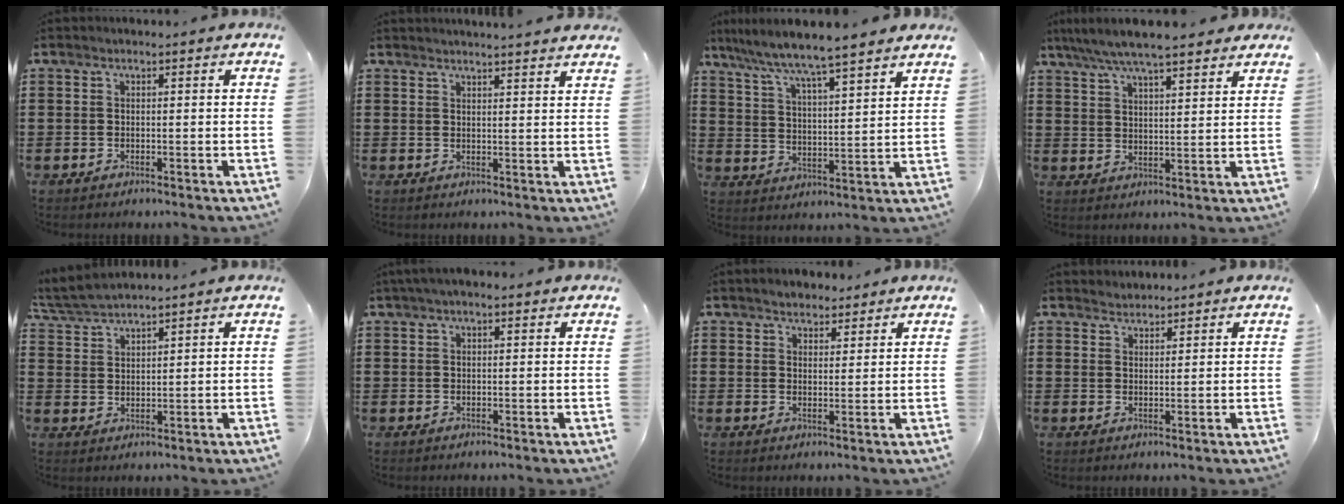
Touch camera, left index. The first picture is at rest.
{"total": 2.4, "force": [2.3, -0.5, 0.2], "torque": [-0.009, -0.006, 0.044]}
{"total": 5.5, "force": [5.1, -0.5, 1.9], "torque": [-0.063, -0.037, 0.080]}
{"total": 6.3, "force": [5.6, 0.8, 2.9], "torque": [-0.074, -0.015, 0.099]}
{"total": 3.7, "force": [3.6, 0.0, 0.9], "torque": [-0.032, -0.007, 0.067]}
{"total": 2.1, "force": [1.5, 0.7, 1.3], "torque": [-0.027, 0.006, 0.027]}
{"total": 2.7, "force": [2.5, 1.2, 0.1], "torque": [-0.009, 0.006, 0.047]}
{"total": 1.8, "force": [1.7, 0.3, -0.3], "torque": [0.002, 0.003, 0.035]}